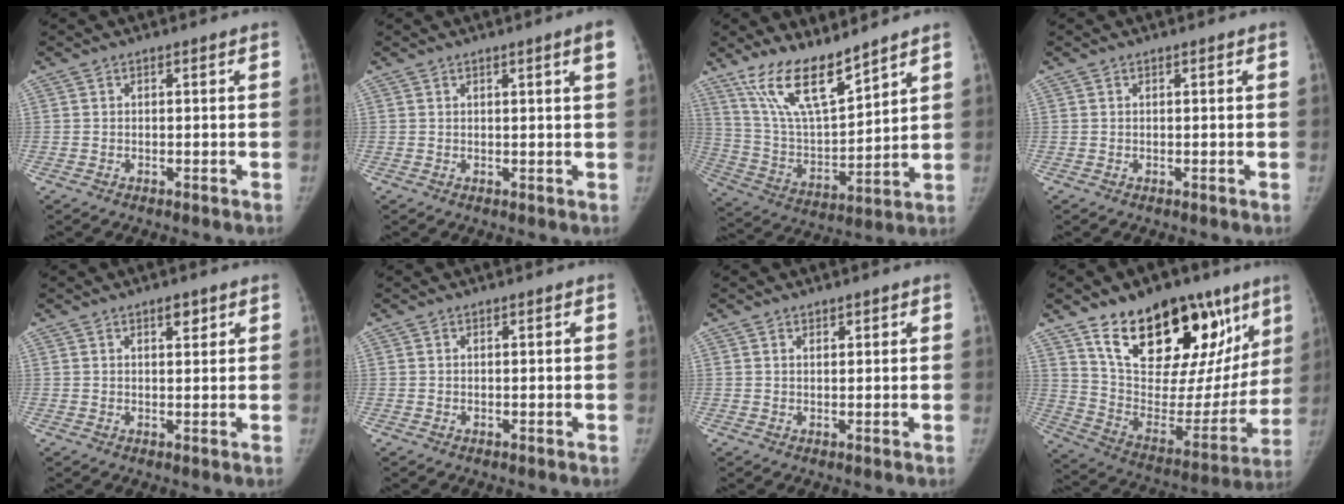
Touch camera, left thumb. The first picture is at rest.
{"total": 2.9, "force": [1.4, -0.3, 2.5], "torque": [-0.036, -0.007, 0.020]}
{"total": 14.9, "force": [11.3, 3.9, 8.9], "torque": [-0.145, -0.064, 0.227]}
{"total": 0.0}
{"total": 2.4, "force": [1.5, 1.0, 1.6], "torque": [-0.017, -0.009, 0.024]}
{"total": 0.0}
{"total": 1.2, "force": [0.9, 0.6, 0.5], "torque": [0.000, -0.005, 0.012]}
{"total": 31.0, "force": [17.6, 15.9, 19.9], "torque": [-0.250, -0.040, 0.285]}